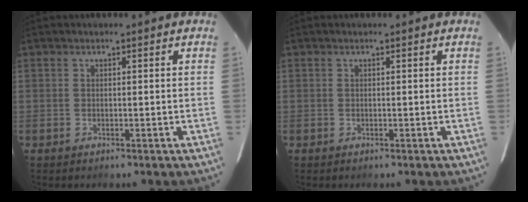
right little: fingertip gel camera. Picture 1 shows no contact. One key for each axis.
{"total": 0.0}